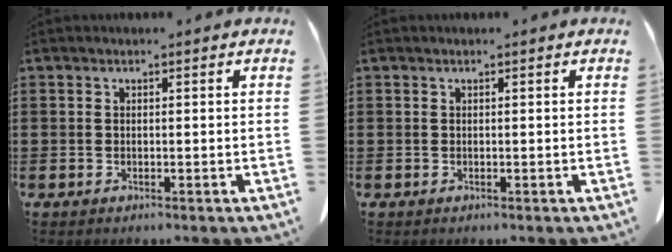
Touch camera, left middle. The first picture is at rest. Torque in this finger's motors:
{"motor_torque": [-0.29, 0.42, 0.00, -0.01]}